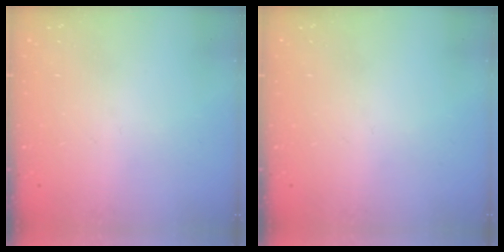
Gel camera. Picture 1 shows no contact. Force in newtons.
{"total": 0.0}